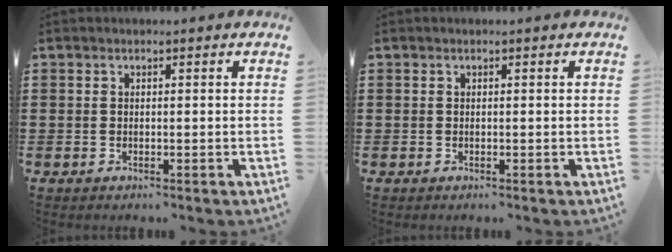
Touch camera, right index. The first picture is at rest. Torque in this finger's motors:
{"motor_torque": [-0.13, 0.13, 0.00, -0.01]}